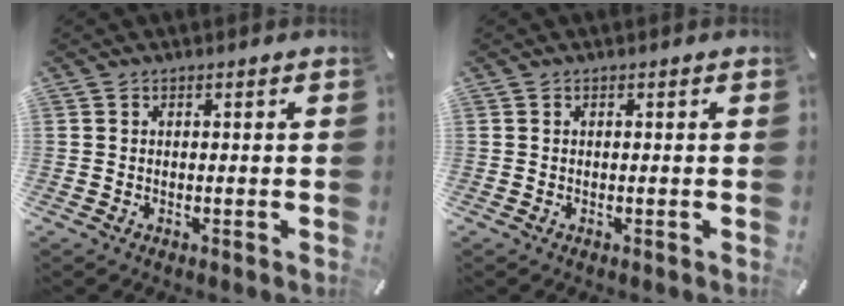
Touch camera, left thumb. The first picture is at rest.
{"total": 0.0}